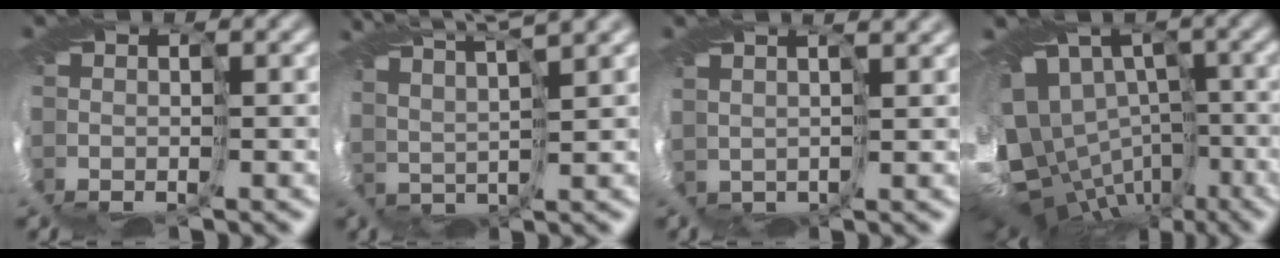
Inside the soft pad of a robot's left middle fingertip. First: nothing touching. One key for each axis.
{"total": 7.2, "fx": 6.5, "fy": 0.4, "fz": 3.1, "tx": -0.071, "ty": 0.038, "tz": 0.080}
{"total": 3.6, "fx": 3.0, "fy": 1.4, "fz": 1.6, "tx": -0.039, "ty": 0.024, "tz": 0.040}
{"total": 11.8, "fx": -3.1, "fy": 8.9, "fz": 7.1, "tx": -0.156, "ty": -0.001, "tz": -0.018}